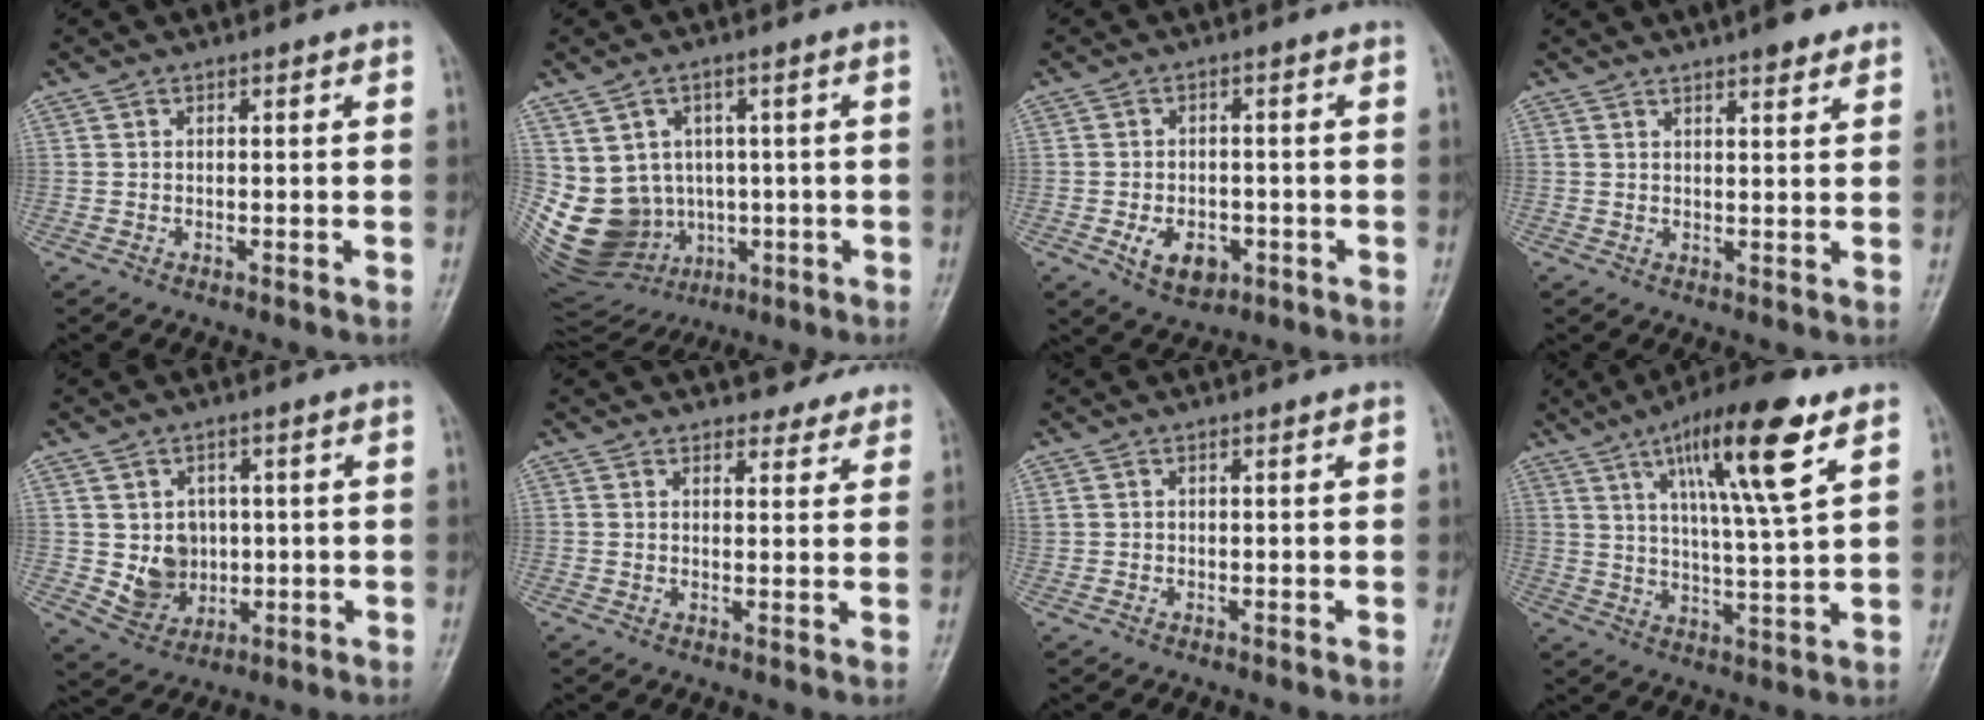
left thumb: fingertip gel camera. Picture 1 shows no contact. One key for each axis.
{"total": 18.7, "fx": -0.9, "fy": 16.1, "fz": 9.5, "tx": -0.200, "ty": 0.015, "tz": 0.019}
{"total": 6.5, "fx": -2.3, "fy": 4.4, "fz": 4.2, "tx": -0.053, "ty": 0.007, "tz": -0.030}
{"total": 4.7, "fx": 3.4, "fy": 1.2, "fz": 3.0, "tx": -0.030, "ty": -0.014, "tz": 0.045}
{"total": 7.1, "fx": 0.3, "fy": 6.2, "fz": 3.4, "tx": -0.021, "ty": -0.003, "tz": 0.019}
{"total": 4.5, "fx": 4.1, "fy": 1.7, "fz": 0.3, "tx": 0.026, "ty": -0.026, "tz": 0.040}
{"total": 0.6, "fx": 0.3, "fy": 0.4, "fz": 0.3, "tx": -0.010, "ty": 0.012, "tz": 0.009}
{"total": 15.6, "fx": 7.7, "fy": 2.4, "fz": 13.3, "tx": -0.216, "ty": -0.030, "tz": 0.126}